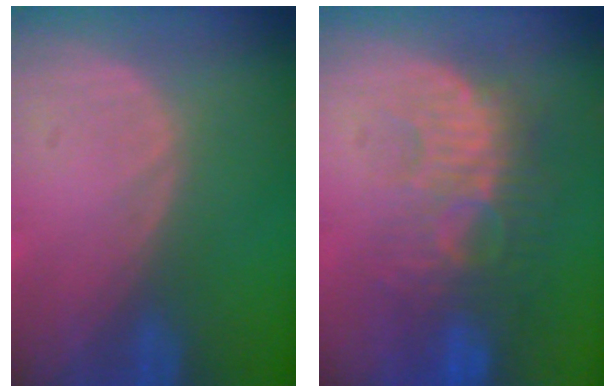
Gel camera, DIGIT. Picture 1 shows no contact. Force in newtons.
{"total": 9.5, "press": 9.0, "slide": 3.2}